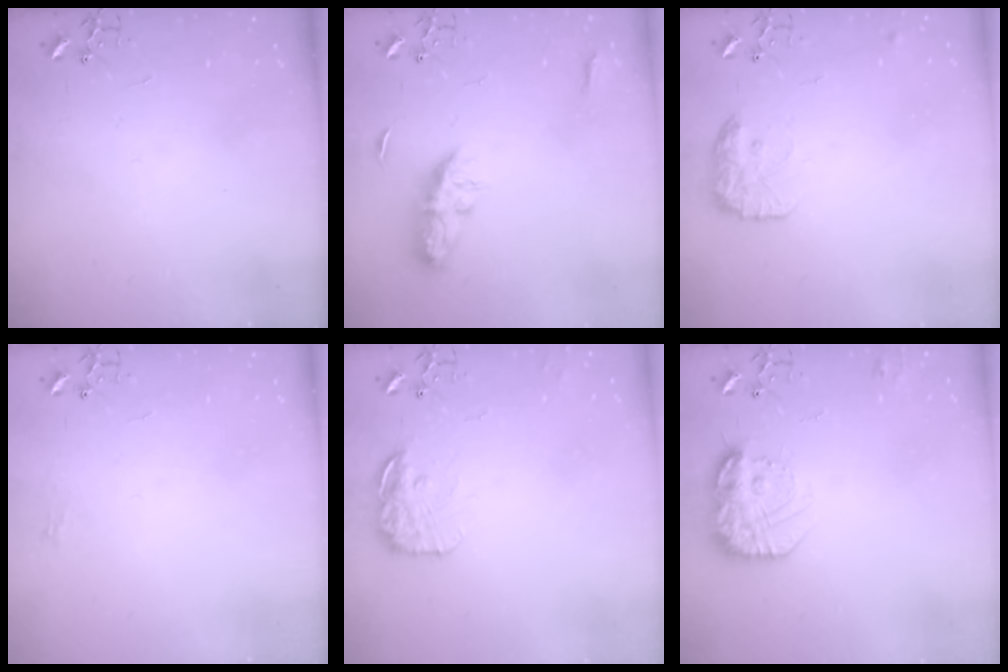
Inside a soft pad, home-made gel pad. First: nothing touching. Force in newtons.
{"total": 8.2, "press": 8.1, "slide": 0.6}
{"total": 13.1, "press": 13.0, "slide": 0.7}
{"total": 5.0, "press": 5.0, "slide": 0.7}
{"total": 13.7, "press": 13.7, "slide": 0.9}
{"total": 17.4, "press": 17.3, "slide": 1.2}